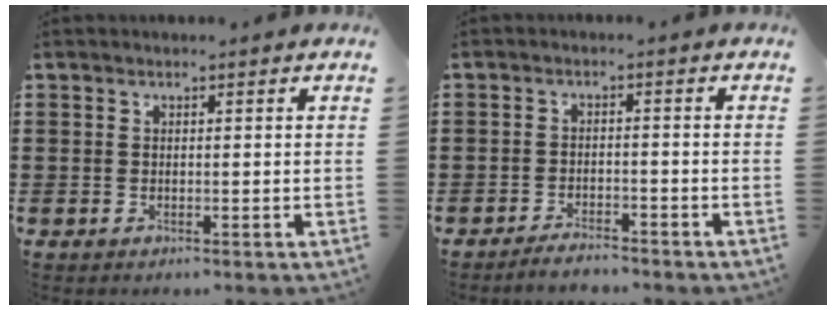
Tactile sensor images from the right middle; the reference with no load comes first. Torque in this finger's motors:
{"motor_torque": [0.00, 0.00, -0.13, 0.00]}